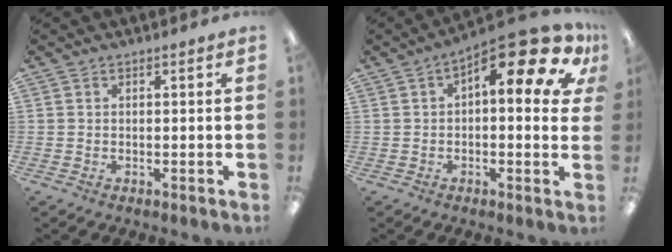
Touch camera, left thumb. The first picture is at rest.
{"total": 14.8, "force": [7.4, 5.2, 11.8], "torque": [-0.160, -0.052, 0.116]}